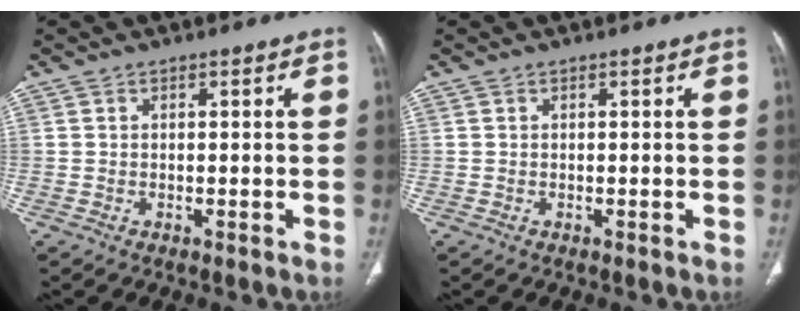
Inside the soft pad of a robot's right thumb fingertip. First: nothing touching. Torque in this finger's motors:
{"motor_torque": [-0.05, 0.05, -0.04, 0.04, 0.03]}